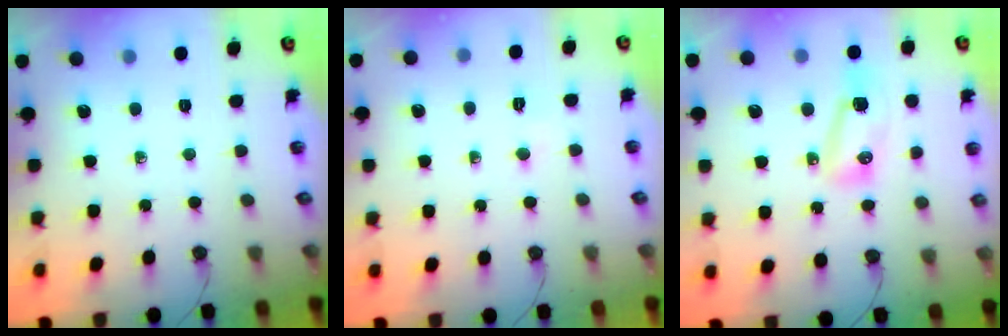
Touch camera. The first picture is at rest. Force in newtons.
{"total": 2.8, "press": 2.8, "slide": 0.4}
{"total": 10.5, "press": 9.3, "slide": 4.9}